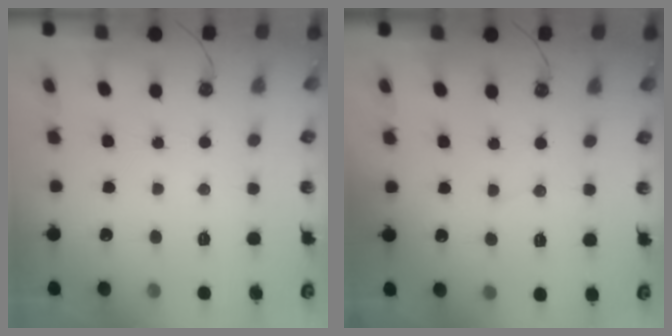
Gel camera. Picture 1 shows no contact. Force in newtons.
{"total": 2.3, "press": 2.0, "slide": 1.0}